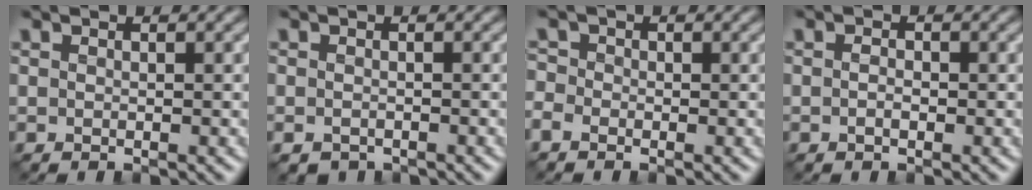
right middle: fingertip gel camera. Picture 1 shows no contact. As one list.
[{"total": 1.1, "force": [-0.9, 0.6, 0.2], "torque": [-0.003, -0.010, -0.019]}, {"total": 1.9, "force": [-1.1, 1.5, 0.6], "torque": [-0.012, -0.003, -0.028]}, {"total": 1.1, "force": [-0.4, 0.6, 0.8], "torque": [-0.019, -0.001, -0.012]}]